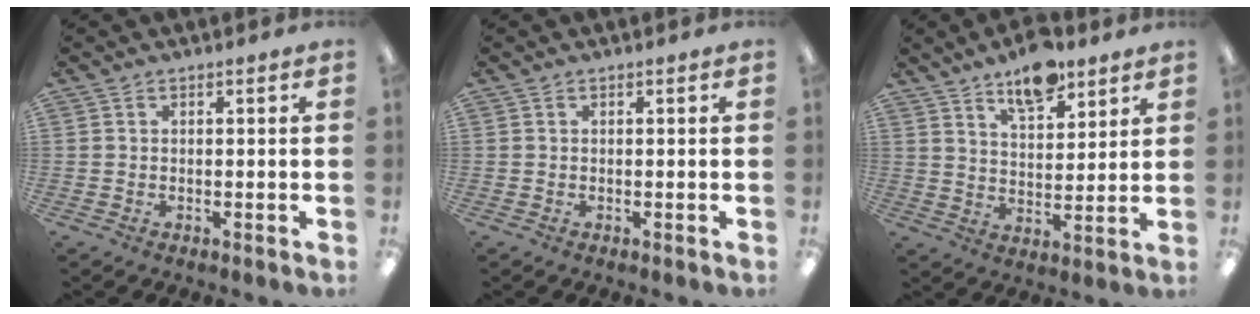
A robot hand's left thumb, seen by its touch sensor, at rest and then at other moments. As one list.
[{"total": 0.0}, {"total": 9.8, "force": [7.3, 4.1, 5.1], "torque": [-0.069, -0.039, 0.125]}]